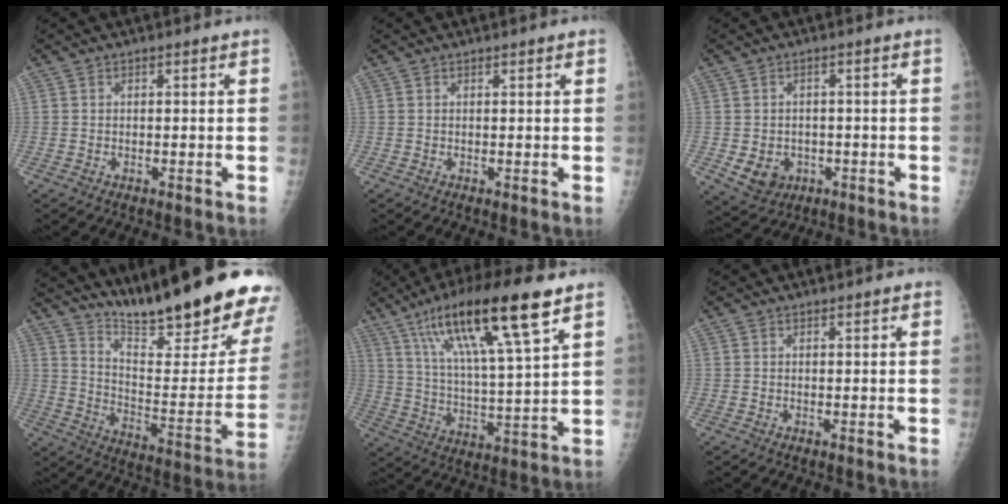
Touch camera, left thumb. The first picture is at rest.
{"total": 0.7, "force": [0.4, 0.1, 0.5], "torque": [-0.007, 0.001, 0.004]}
{"total": 5.9, "force": [-1.8, 5.0, 2.8], "torque": [-0.032, 0.011, -0.013]}
{"total": 26.7, "force": [20.6, 4.1, 16.5], "torque": [-0.218, -0.137, 0.304]}
{"total": 20.1, "force": [11.4, 3.1, 16.3], "torque": [-0.282, -0.030, 0.205]}
{"total": 1.0, "force": [0.6, 0.2, 0.8], "torque": [-0.011, 0.000, 0.006]}